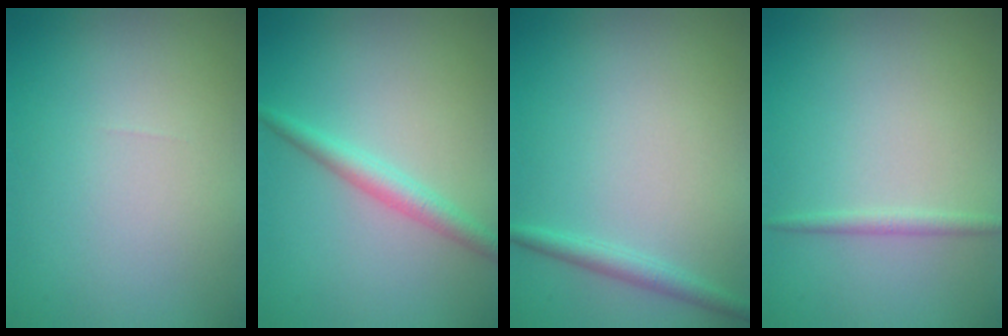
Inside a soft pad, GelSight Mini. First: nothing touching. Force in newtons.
{"total": 2.3, "press": 2.3, "slide": 0.0}
{"total": 1.6, "press": 1.6, "slide": 0.0}
{"total": 1.1, "press": 1.1, "slide": 0.1}